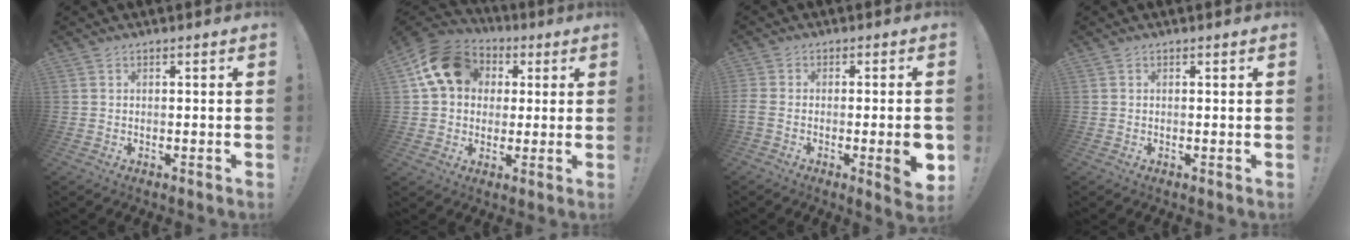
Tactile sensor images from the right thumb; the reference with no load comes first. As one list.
[{"total": 15.1, "force": [5.1, 11.6, 8.2], "torque": [-0.123, -0.007, 0.103]}, {"total": 9.0, "force": [-2.4, 2.1, 8.4], "torque": [-0.129, 0.003, -0.035]}, {"total": 0.0}]